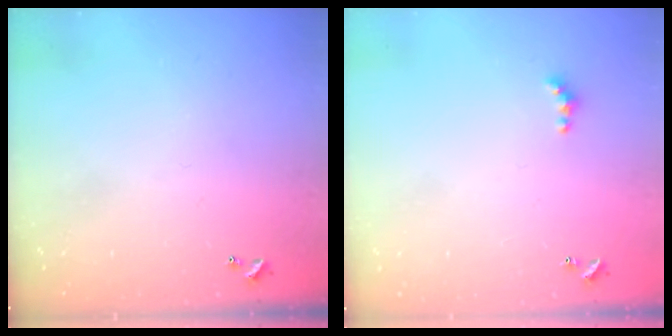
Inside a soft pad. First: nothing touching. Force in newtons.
{"total": 2.8, "press": 2.8, "slide": 0.5}